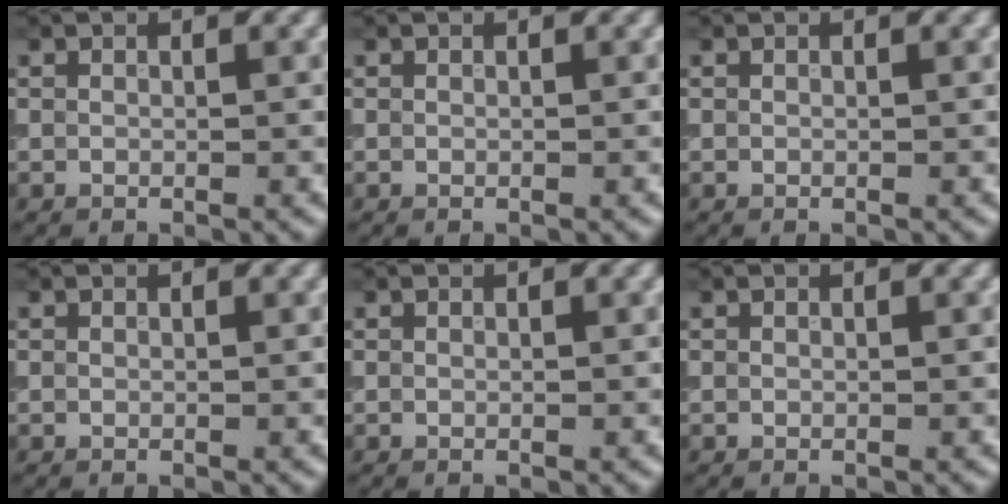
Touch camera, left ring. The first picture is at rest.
{"total": 0.0}
{"total": 0.0}
{"total": 0.0}
{"total": 0.0}
{"total": 0.0}